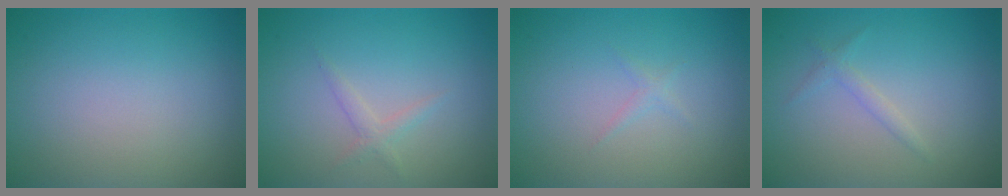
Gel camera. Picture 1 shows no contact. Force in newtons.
{"total": 1.2, "press": 1.2, "slide": 0.1}
{"total": 0.6, "press": 0.6, "slide": 0.1}
{"total": 1.1, "press": 1.1, "slide": 0.1}